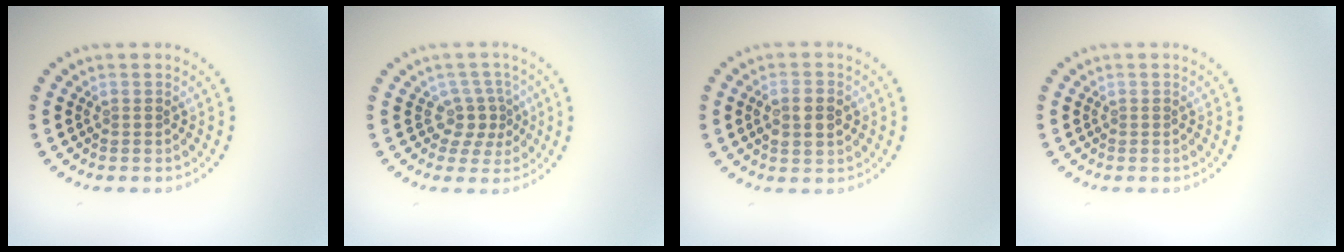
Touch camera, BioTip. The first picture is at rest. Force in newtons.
{"total": 2.5, "press": 1.8, "slide": 1.8}
{"total": 2.6, "press": 2.6, "slide": 0.4}
{"total": 0.0}